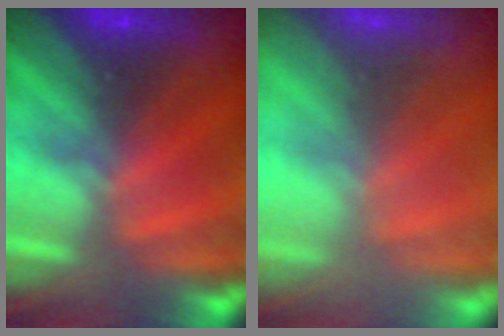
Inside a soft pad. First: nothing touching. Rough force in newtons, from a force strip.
{"total": 9.3}